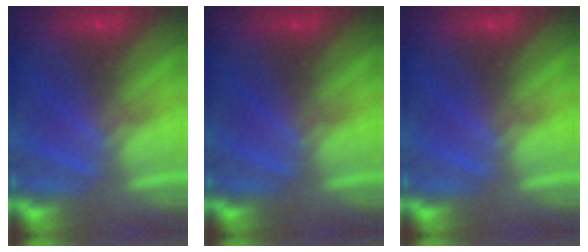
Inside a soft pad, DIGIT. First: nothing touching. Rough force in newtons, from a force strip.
{"total": 0.0}
{"total": 0.0}